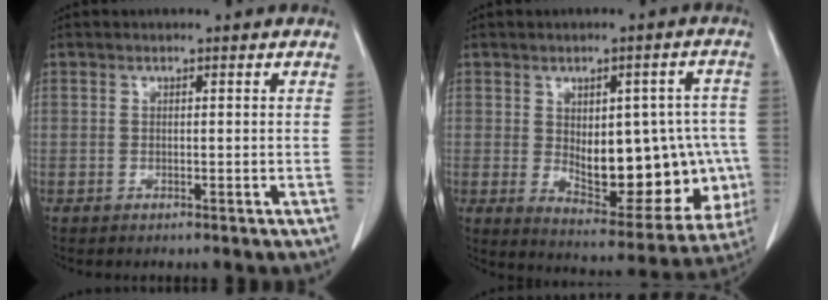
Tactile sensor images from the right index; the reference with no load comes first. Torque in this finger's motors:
{"motor_torque": [0.59, 0.07, 0.34, 0.06]}